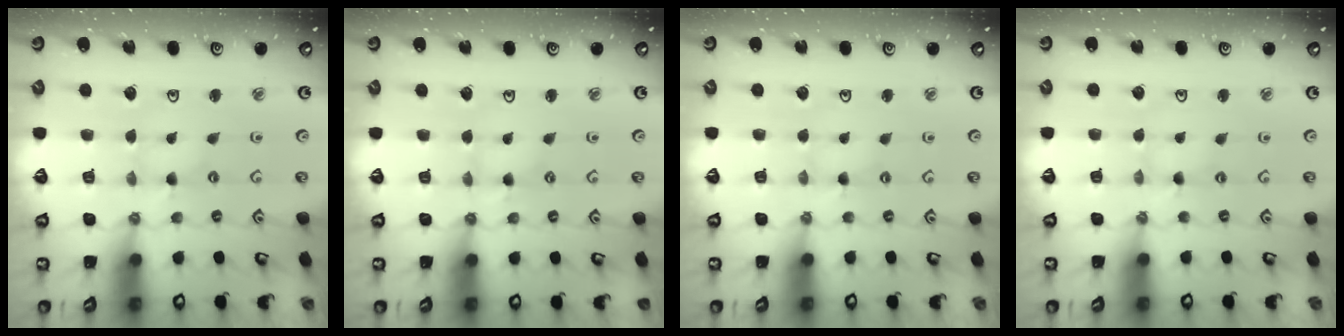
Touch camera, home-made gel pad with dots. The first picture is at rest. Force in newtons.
{"total": 1.1, "press": 1.1, "slide": 0.1}
{"total": 1.0, "press": 1.0, "slide": 0.2}
{"total": 0.0}